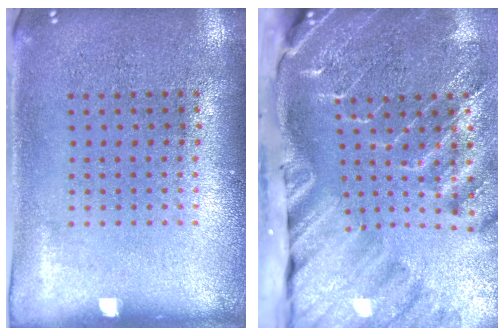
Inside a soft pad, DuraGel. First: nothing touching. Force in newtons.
{"total": 4.1, "press": 3.1, "slide": 2.7}